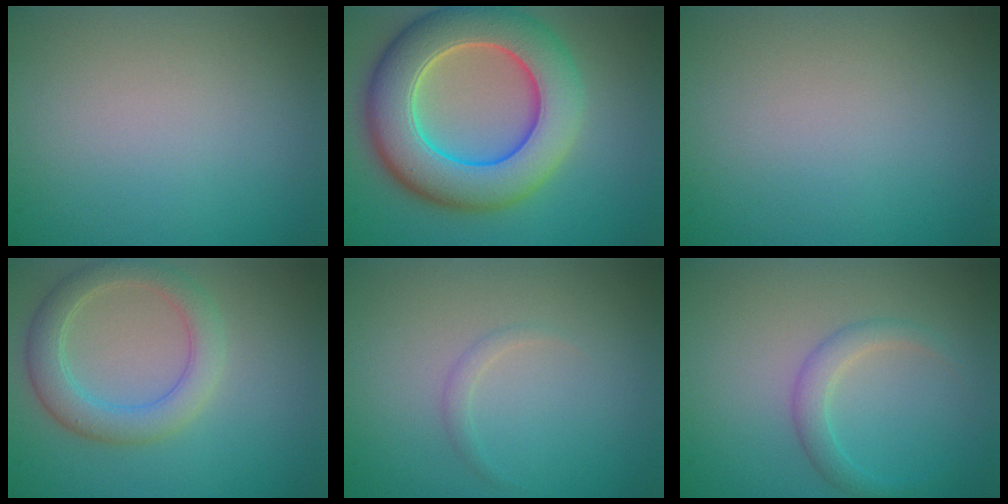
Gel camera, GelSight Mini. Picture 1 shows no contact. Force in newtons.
{"total": 10.8, "press": 10.8, "slide": 0.4}
{"total": 0.0}
{"total": 4.1, "press": 4.1, "slide": 0.1}
{"total": 0.7, "press": 0.7, "slide": 0.0}
{"total": 2.0, "press": 2.0, "slide": 0.1}